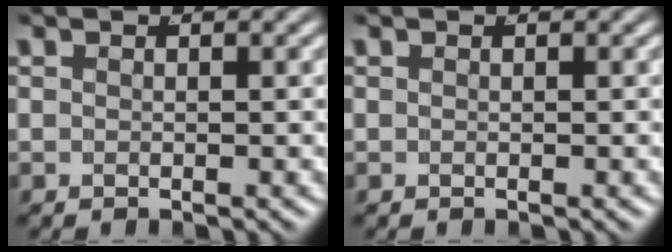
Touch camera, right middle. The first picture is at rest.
{"total": 0.0}